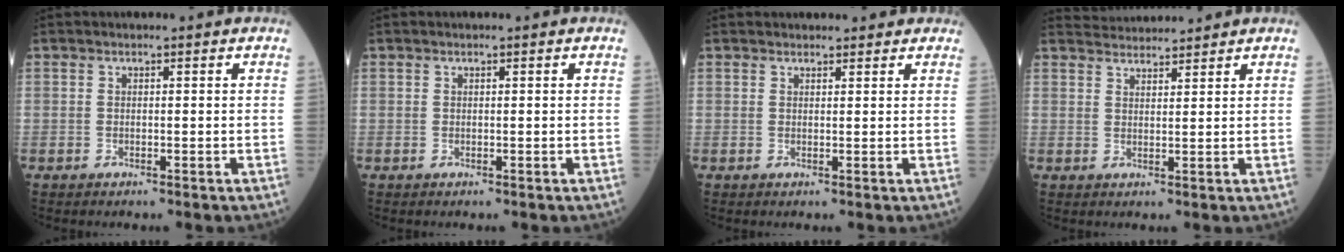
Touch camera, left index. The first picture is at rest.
{"total": 0.0}
{"total": 3.5, "force": [3.1, 1.4, 0.6], "torque": [-0.002, 0.014, 0.029]}
{"total": 4.4, "force": [4.4, 0.0, 0.1], "torque": [-0.011, 0.028, 0.078]}